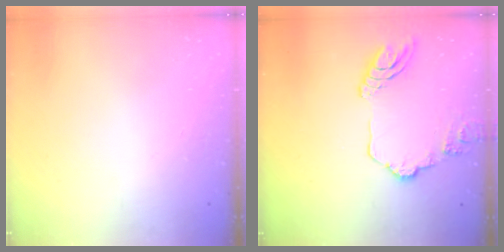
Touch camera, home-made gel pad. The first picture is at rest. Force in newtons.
{"total": 12.2, "press": 12.2, "slide": 1.1}